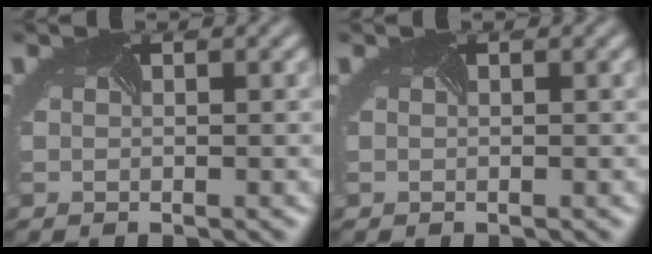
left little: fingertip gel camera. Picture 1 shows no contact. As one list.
[{"total": 0.0}]